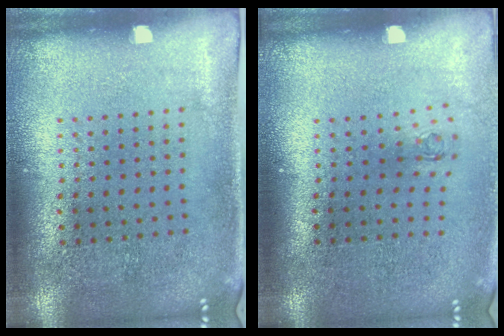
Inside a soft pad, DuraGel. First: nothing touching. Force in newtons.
{"total": 0.7, "press": 0.3, "slide": 0.6}